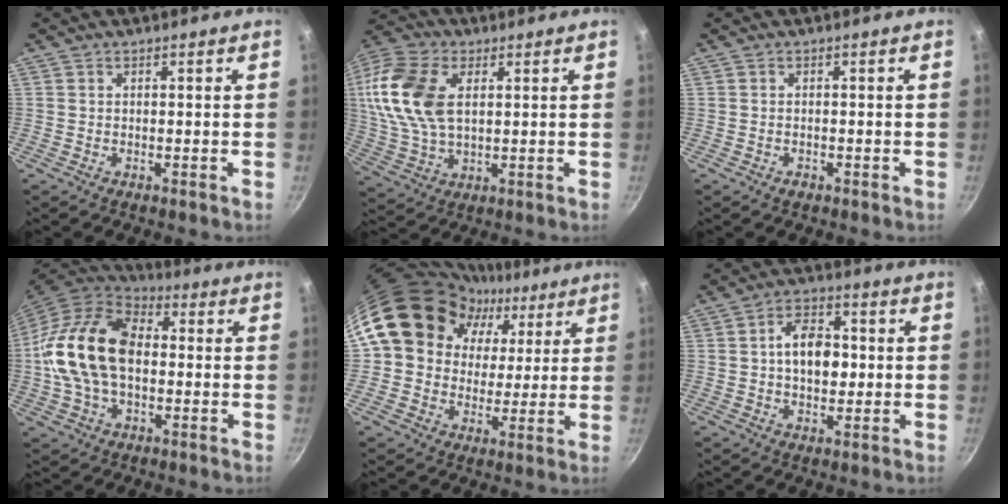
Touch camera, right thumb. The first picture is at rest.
{"total": 18.5, "force": [4.0, 11.6, 13.9], "torque": [-0.289, 0.008, 0.074]}
{"total": 1.1, "force": [-0.7, 0.6, 0.5], "torque": [-0.012, 0.003, -0.010]}
{"total": 20.0, "force": [-0.2, 13.2, 15.0], "torque": [-0.272, 0.035, -0.015]}
{"total": 18.0, "force": [6.6, 14.9, 7.7], "torque": [-0.100, 0.017, 0.107]}
{"total": 9.0, "force": [0.2, 5.9, 6.8], "torque": [-0.076, 0.015, -0.006]}